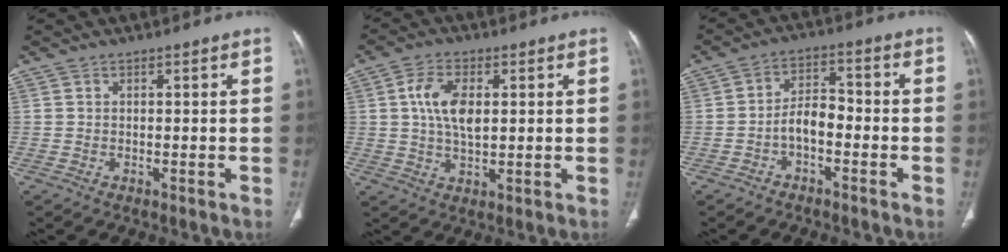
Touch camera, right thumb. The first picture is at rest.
{"total": 8.0, "force": [1.6, 4.3, 6.6], "torque": [-0.124, -0.002, 0.029]}
{"total": 5.5, "force": [-2.2, 3.0, 4.0], "torque": [-0.059, 0.036, -0.046]}